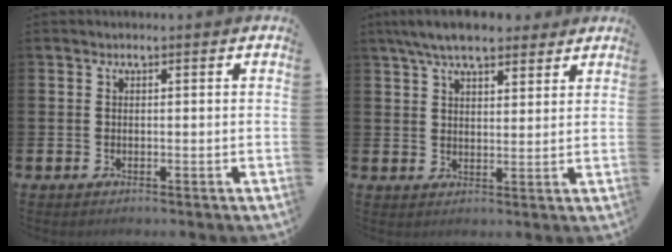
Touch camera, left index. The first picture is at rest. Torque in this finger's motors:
{"motor_torque": [1.38, -0.76, 0.22, 0.21]}